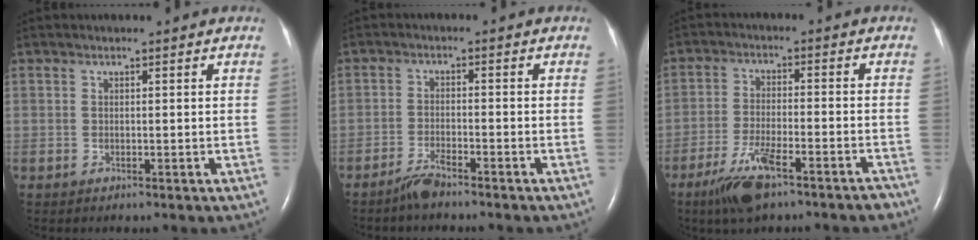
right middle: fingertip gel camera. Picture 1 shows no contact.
{"total": 3.1, "force": [-2.8, 0.1, 1.5], "torque": [-0.039, -0.005, -0.054]}
{"total": 9.0, "force": [-6.4, 1.6, 6.1], "torque": [-0.115, -0.012, -0.109]}